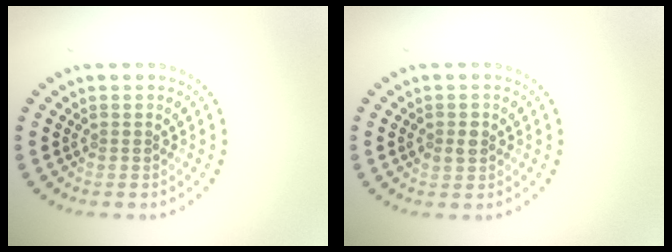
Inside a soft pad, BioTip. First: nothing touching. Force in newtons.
{"total": 1.4, "press": 1.3, "slide": 0.3}